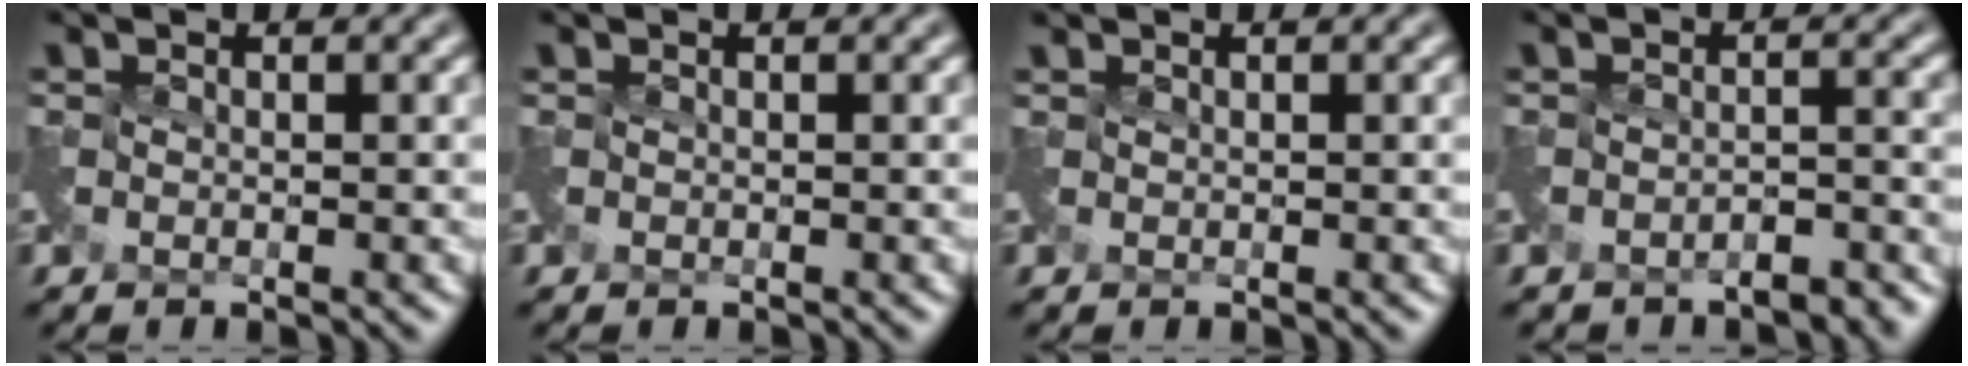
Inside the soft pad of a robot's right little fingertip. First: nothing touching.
{"total": 0.0}
{"total": 0.0}
{"total": 3.6, "force": [-3.1, 1.3, 1.3], "torque": [-0.014, -0.016, -0.045]}